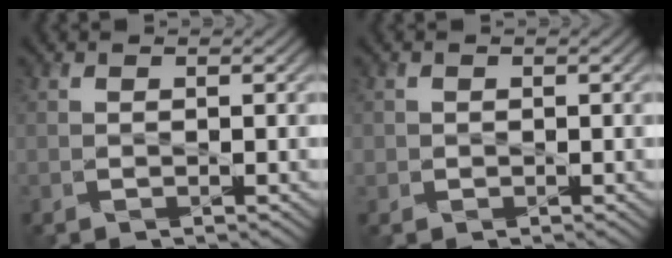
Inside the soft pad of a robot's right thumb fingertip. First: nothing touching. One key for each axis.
{"total": 0.9, "fx": 0.0, "fy": 0.9, "fz": 0.0, "tx": 0.002, "ty": -0.005, "tz": -0.002}